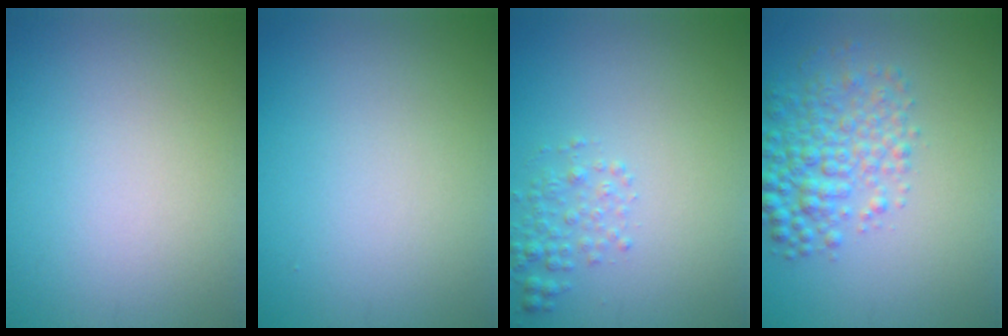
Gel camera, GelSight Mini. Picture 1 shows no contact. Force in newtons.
{"total": 0.0}
{"total": 1.9, "press": 1.9, "slide": 0.1}
{"total": 4.8, "press": 4.8, "slide": 0.1}